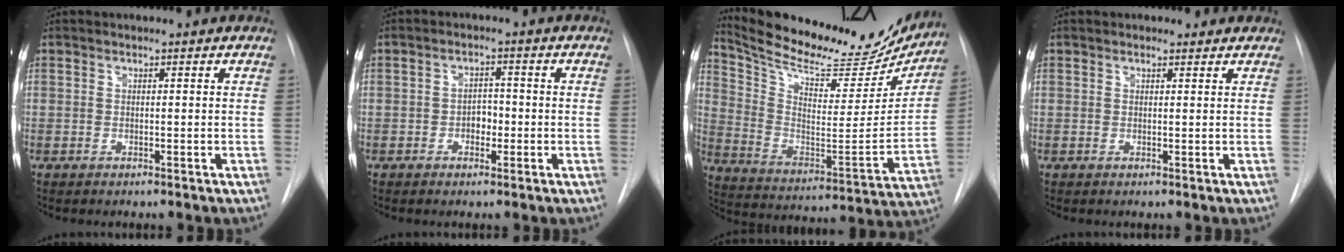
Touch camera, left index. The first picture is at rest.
{"total": 2.5, "force": [-0.8, 1.7, 1.7], "torque": [-0.021, 0.007, -0.012]}
{"total": 24.7, "force": [22.4, 6.0, 8.6], "torque": [-0.143, -0.048, 0.323]}
{"total": 1.4, "force": [1.2, 0.6, 0.2], "torque": [-0.007, 0.002, 0.012]}